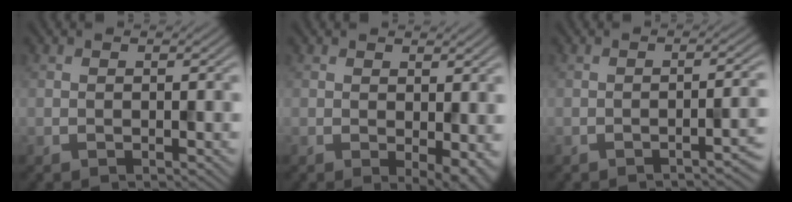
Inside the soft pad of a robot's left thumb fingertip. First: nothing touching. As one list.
[{"total": 3.5, "force": [0.0, 1.7, 3.0], "torque": [-0.037, -0.009, 0.002]}, {"total": 3.6, "force": [-1.9, 0.7, 2.9], "torque": [-0.030, 0.009, -0.034]}]